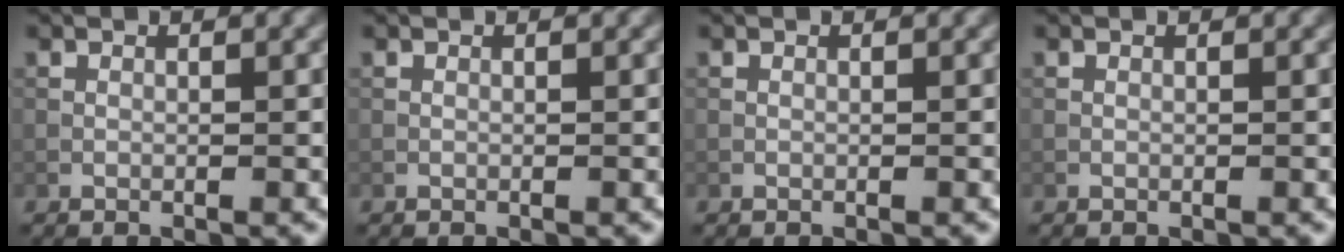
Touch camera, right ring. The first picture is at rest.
{"total": 0.0}
{"total": 0.0}
{"total": 0.0}